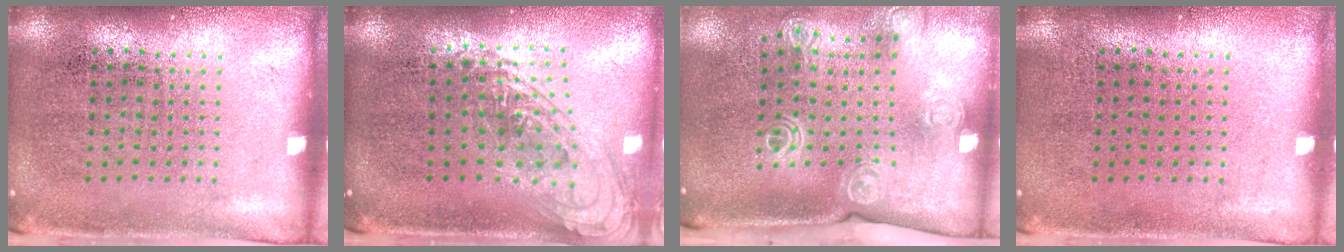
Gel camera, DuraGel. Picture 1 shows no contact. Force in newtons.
{"total": 1.3, "press": 1.2, "slide": 0.5}
{"total": 2.0, "press": 1.5, "slide": 1.3}
{"total": 0.0}